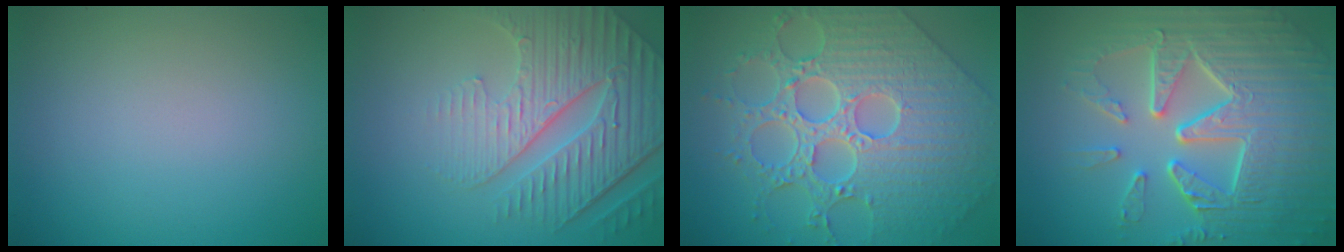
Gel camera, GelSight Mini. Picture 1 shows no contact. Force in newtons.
{"total": 7.0, "press": 5.4, "slide": 4.5}
{"total": 9.3, "press": 7.3, "slide": 5.7}
{"total": 9.6, "press": 6.5, "slide": 7.0}